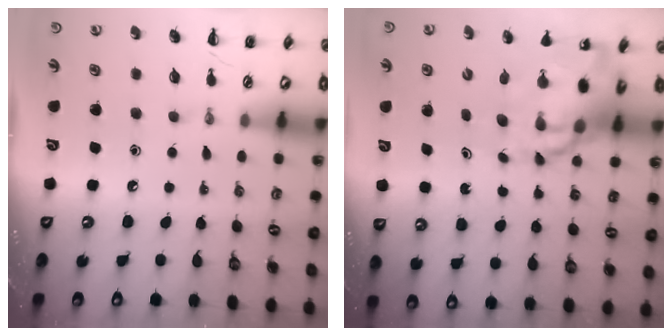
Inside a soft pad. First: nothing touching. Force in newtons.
{"total": 11.4, "press": 10.9, "slide": 3.2}